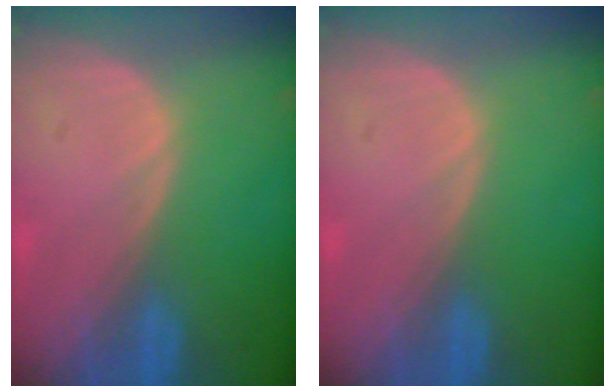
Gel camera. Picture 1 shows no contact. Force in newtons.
{"total": 0.0}